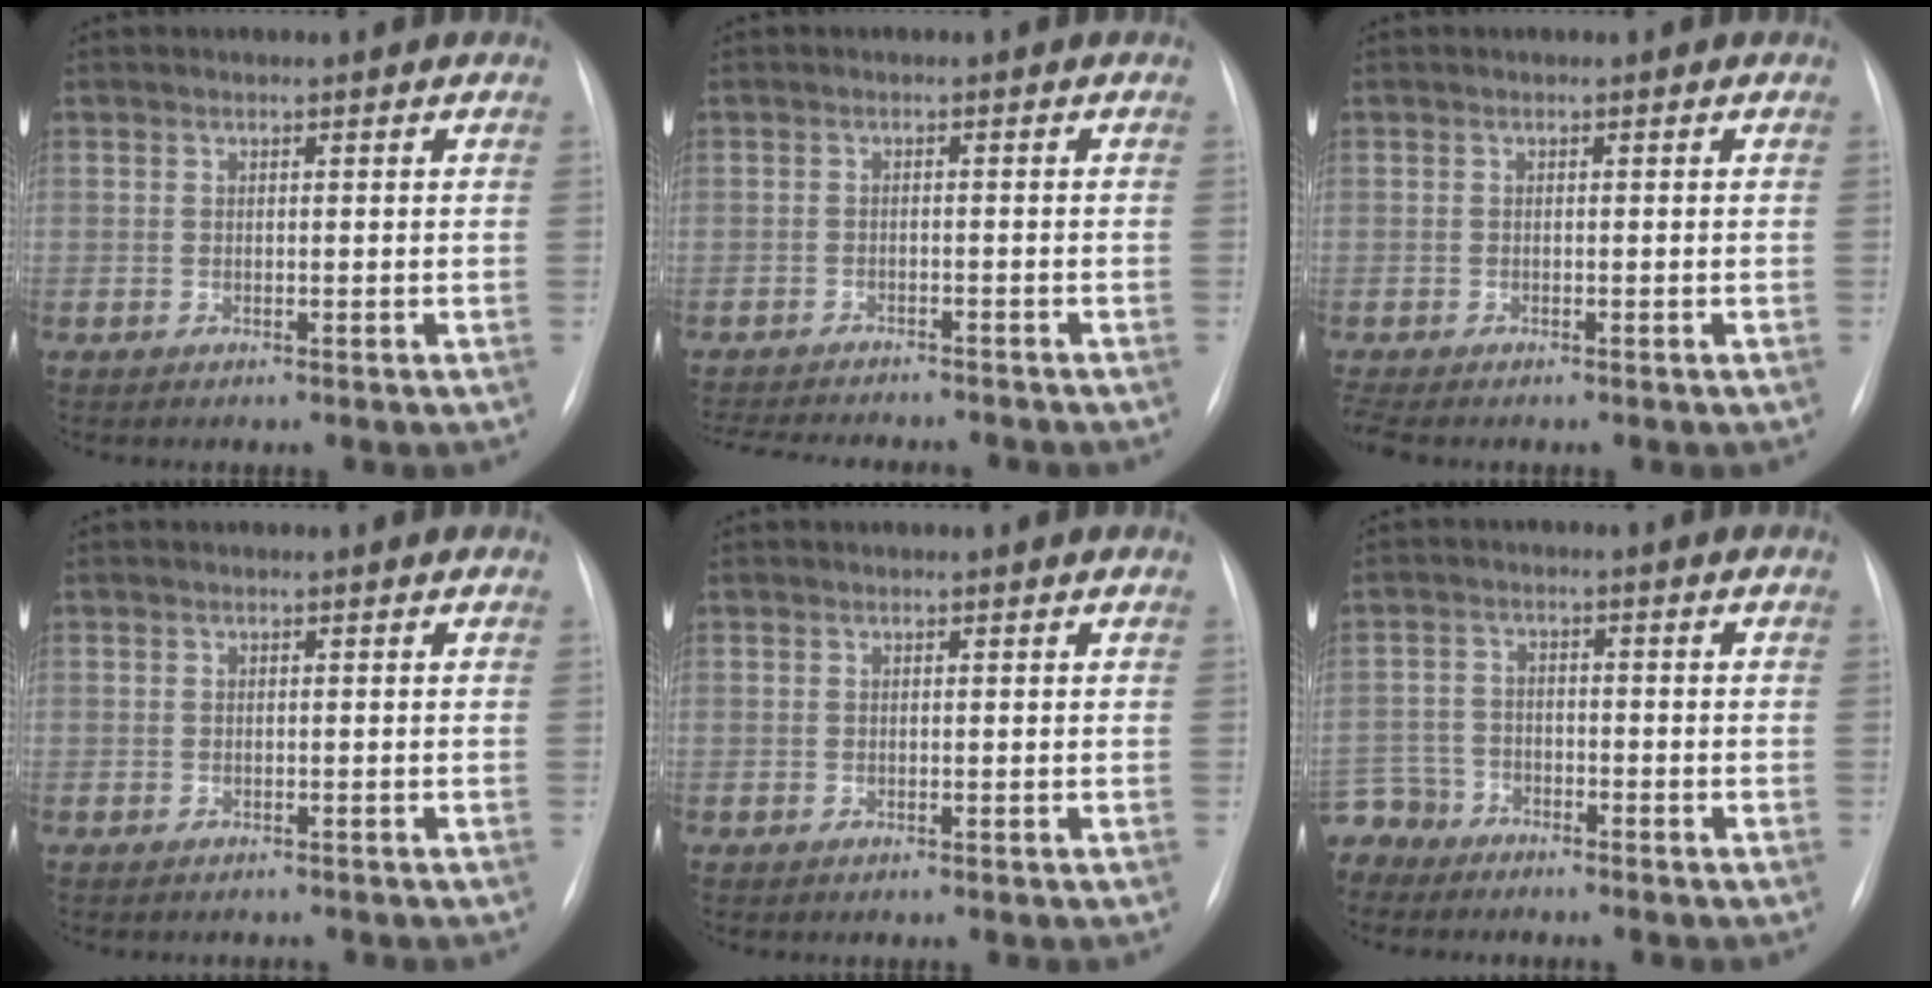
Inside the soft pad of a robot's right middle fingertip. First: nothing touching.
{"total": 13.3, "force": [-12.1, 2.5, 4.8], "torque": [-0.094, -0.010, -0.160]}
{"total": 2.4, "force": [-2.0, 0.6, 1.2], "torque": [-0.022, -0.005, -0.029]}
{"total": 1.1, "force": [-0.9, 0.6, 0.0], "torque": [-0.003, 0.002, -0.012]}
{"total": 0.0}
{"total": 6.3, "force": [-5.5, 3.0, -0.1], "torque": [0.003, -0.005, -0.110]}